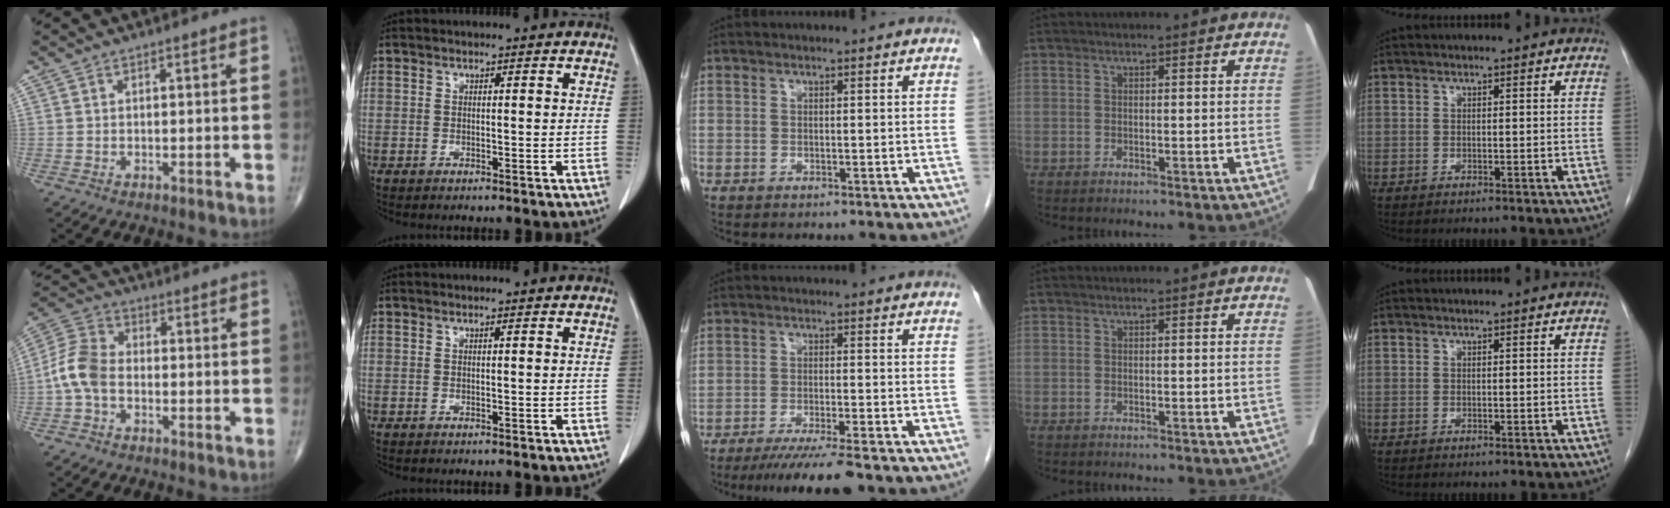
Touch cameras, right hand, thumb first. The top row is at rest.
{"thumb": {"total": 8.0, "force": [-1.7, 5.4, 5.7], "torque": [-0.113, 0.025, -0.049]}, "middle": {"total": 8.3, "force": [-6.6, -0.3, 5.1], "torque": [-0.072, -0.021, -0.106]}}